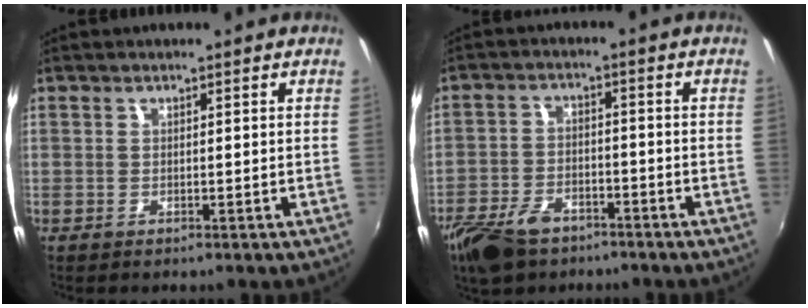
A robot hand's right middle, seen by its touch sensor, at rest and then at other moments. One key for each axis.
{"total": 10.4, "fx": -7.1, "fy": 5.6, "fz": 5.1, "tx": -0.132, "ty": -0.010, "tz": -0.130}